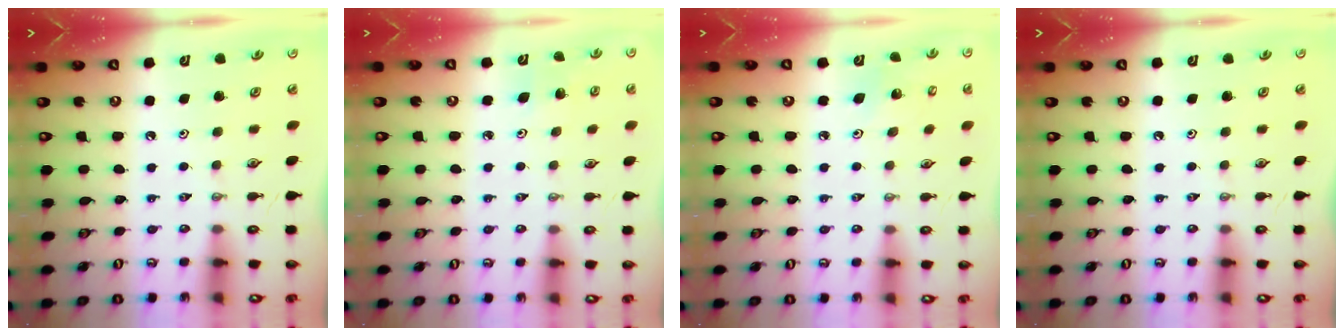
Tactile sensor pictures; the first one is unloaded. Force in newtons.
{"total": 4.1, "press": 4.0, "slide": 1.0}
{"total": 4.1, "press": 4.0, "slide": 1.1}
{"total": 0.0}